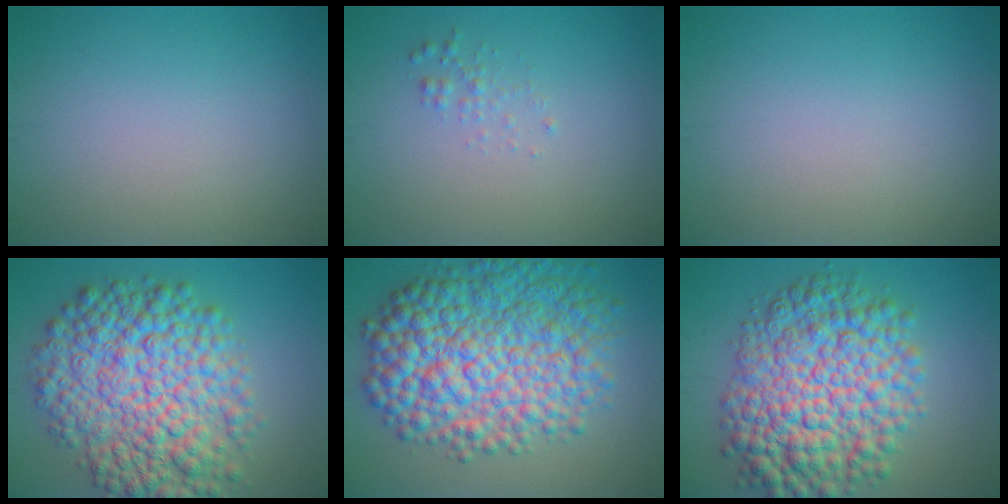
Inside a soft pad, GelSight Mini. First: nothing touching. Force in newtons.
{"total": 0.9, "press": 0.9, "slide": 0.1}
{"total": 0.0}
{"total": 11.6, "press": 11.6, "slide": 0.2}
{"total": 12.1, "press": 12.1, "slide": 0.1}
{"total": 11.6, "press": 11.6, "slide": 0.2}